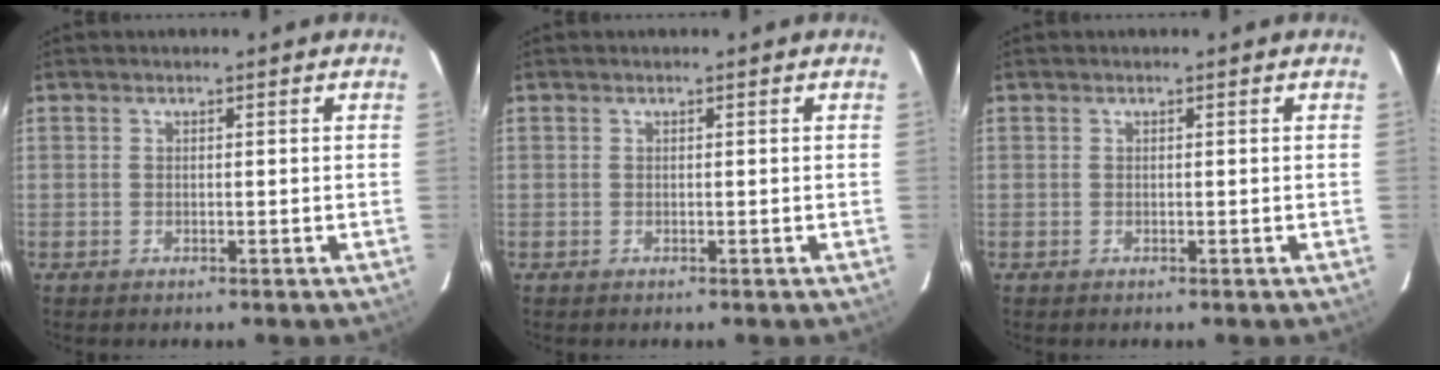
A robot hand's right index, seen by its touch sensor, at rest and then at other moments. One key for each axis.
{"total": 0.0}
{"total": 0.0}